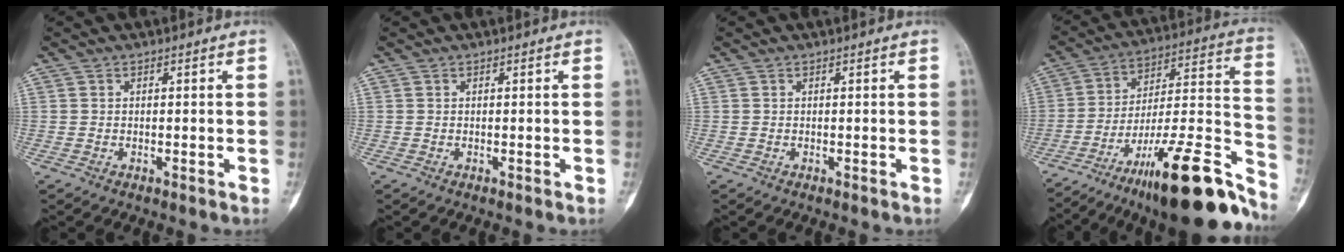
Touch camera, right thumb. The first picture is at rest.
{"total": 0.0}
{"total": 0.0}
{"total": 26.0, "force": [-18.2, 5.4, 17.8], "torque": [-0.198, 0.106, -0.289]}